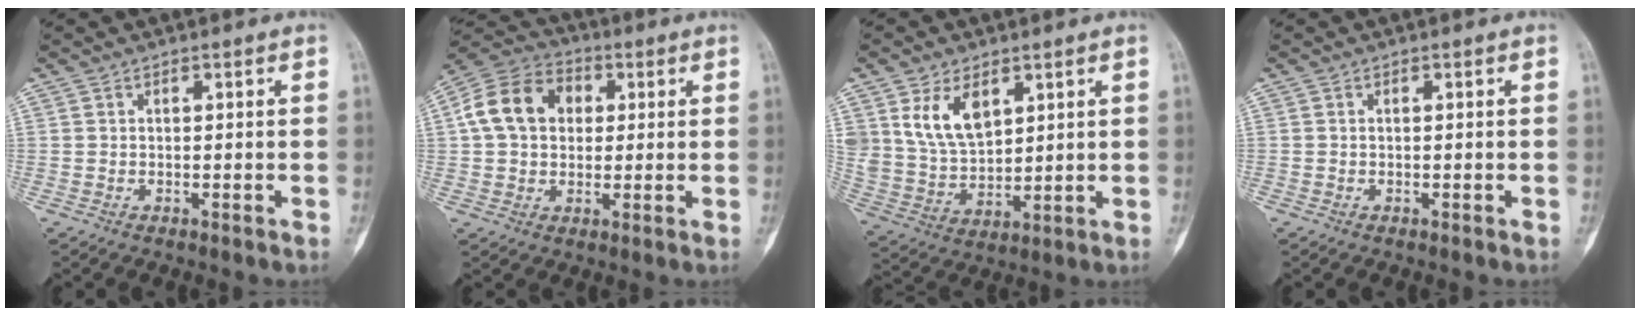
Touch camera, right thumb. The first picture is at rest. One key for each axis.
{"total": 13.7, "fx": 2.3, "fy": 10.6, "fz": 8.3, "tx": -0.133, "ty": 0.021, "tz": 0.030}
{"total": 10.7, "fx": 4.9, "fy": 6.5, "fz": 6.9, "tx": -0.114, "ty": -0.019, "tz": 0.111}
{"total": 0.0}